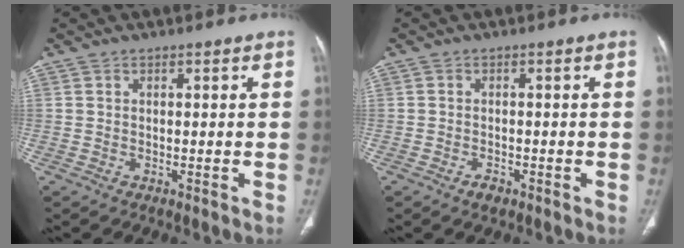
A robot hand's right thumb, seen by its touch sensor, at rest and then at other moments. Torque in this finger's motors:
{"motor_torque": [-0.51, -0.26, -0.17, 0.45, 0.05]}